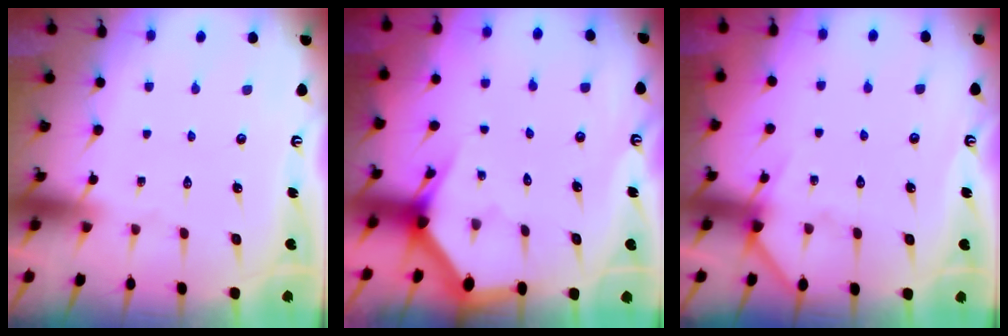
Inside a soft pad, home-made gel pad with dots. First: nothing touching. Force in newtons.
{"total": 2.9, "press": 2.9, "slide": 0.0}
{"total": 5.4, "press": 5.4, "slide": 0.5}